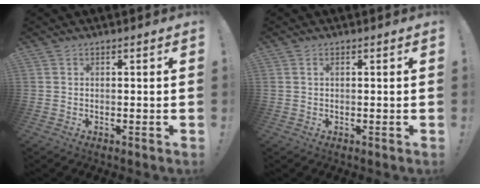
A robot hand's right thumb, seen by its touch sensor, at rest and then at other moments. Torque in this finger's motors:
{"motor_torque": [-0.12, 0.17, -0.05, 0.17, -0.07]}